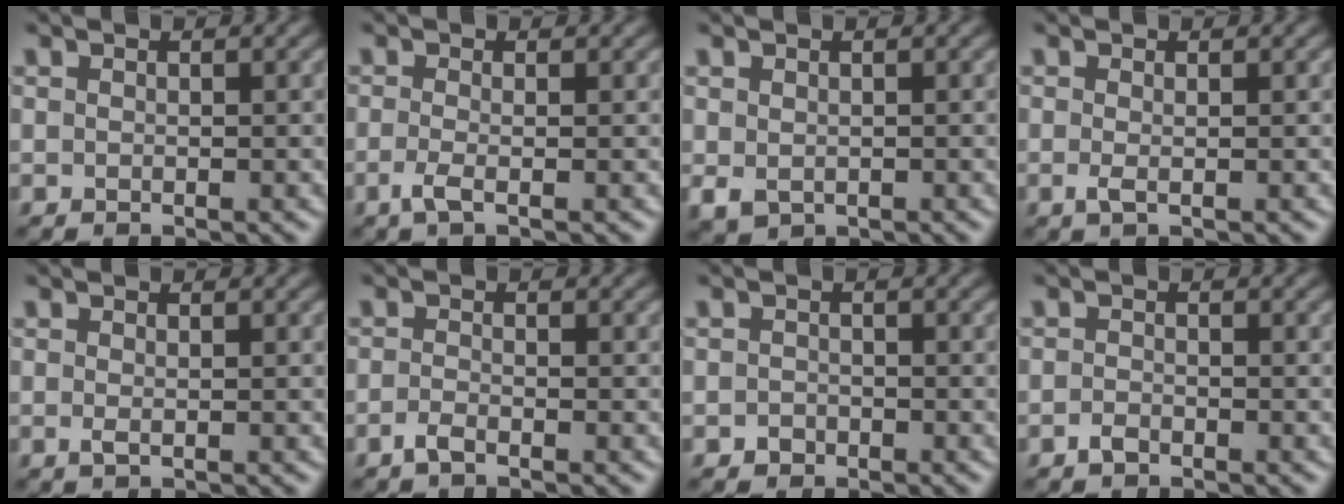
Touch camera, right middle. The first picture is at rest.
{"total": 1.8, "force": [-0.7, 0.5, 1.6], "torque": [-0.035, -0.008, -0.020]}
{"total": 1.5, "force": [-0.2, 1.2, 0.9], "torque": [-0.022, -0.007, 0.001]}
{"total": 1.0, "force": [-0.2, 0.3, 1.0], "torque": [-0.023, -0.005, -0.004]}
{"total": 0.7, "force": [0.0, 0.2, 0.7], "torque": [-0.015, -0.002, -0.001]}
{"total": 1.2, "force": [-0.8, 0.3, 0.8], "torque": [-0.020, 0.000, -0.020]}
{"total": 0.9, "force": [-0.5, 0.7, 0.2], "torque": [0.001, -0.001, -0.010]}
{"total": 1.0, "force": [-0.7, 0.5, 0.5], "torque": [-0.009, 0.000, -0.015]}